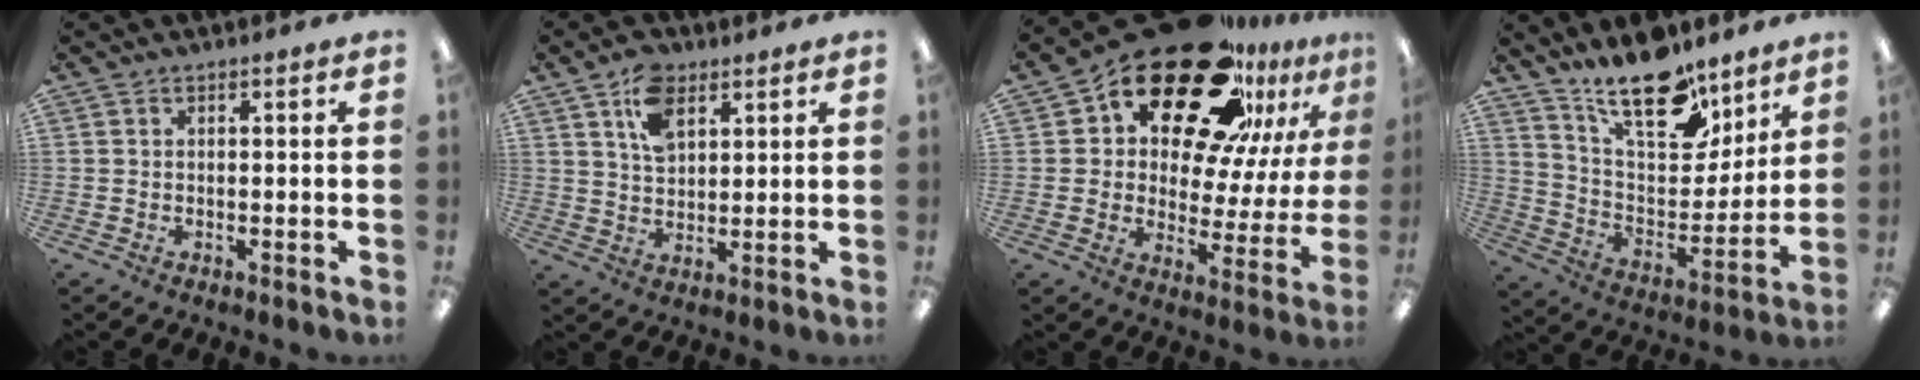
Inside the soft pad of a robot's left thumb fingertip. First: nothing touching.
{"total": 9.0, "force": [4.8, 5.4, 5.3], "torque": [-0.094, -0.004, 0.089]}
{"total": 25.4, "force": [17.6, 12.5, 13.3], "torque": [-0.209, -0.113, 0.299]}
{"total": 19.9, "force": [14.8, 8.5, 10.1], "torque": [-0.167, -0.094, 0.260]}